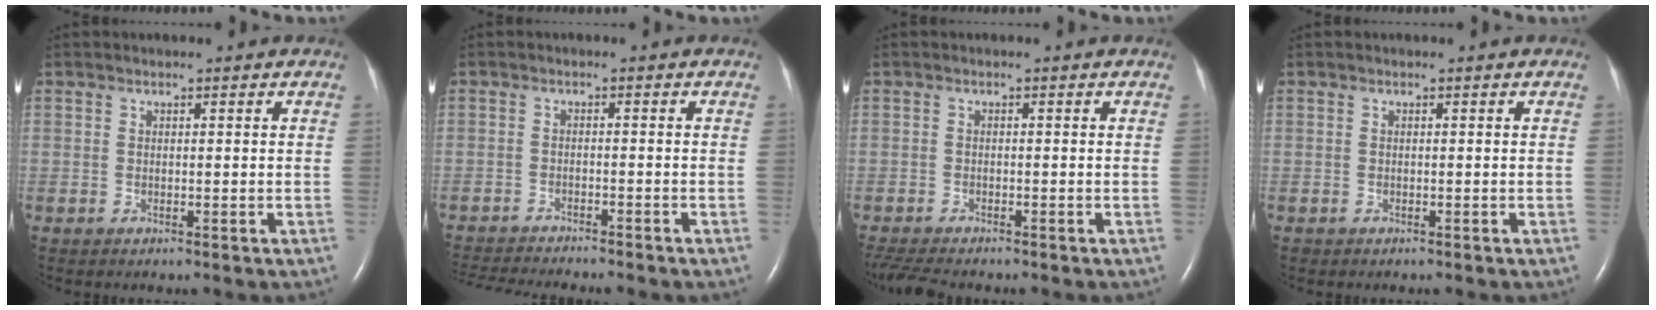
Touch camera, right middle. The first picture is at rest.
{"total": 10.4, "force": [-9.6, 0.5, 4.1], "torque": [-0.056, -0.012, -0.139]}
{"total": 6.0, "force": [-5.3, 1.0, 2.7], "torque": [-0.053, -0.014, -0.087]}
{"total": 0.0}